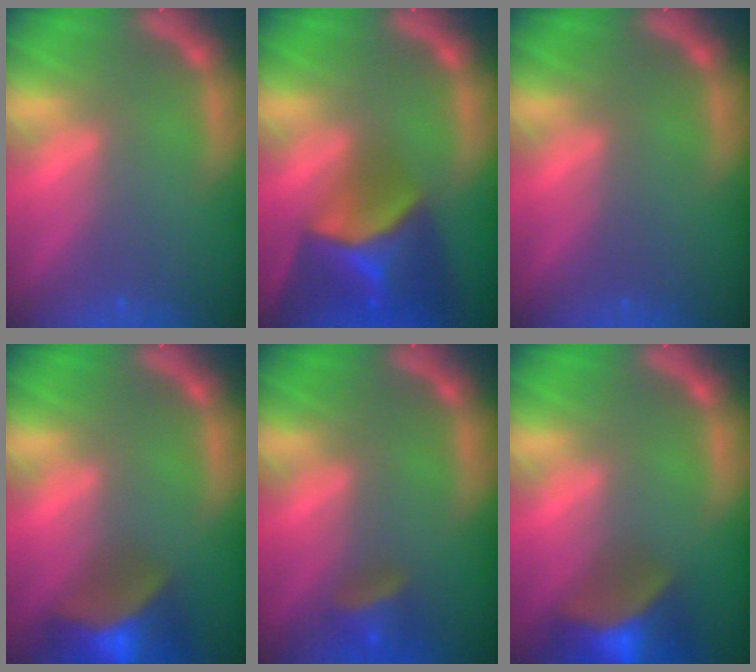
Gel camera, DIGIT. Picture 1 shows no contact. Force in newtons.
{"total": 9.9}
{"total": 0.0}
{"total": 9.9}
{"total": 3.4}
{"total": 9.9}